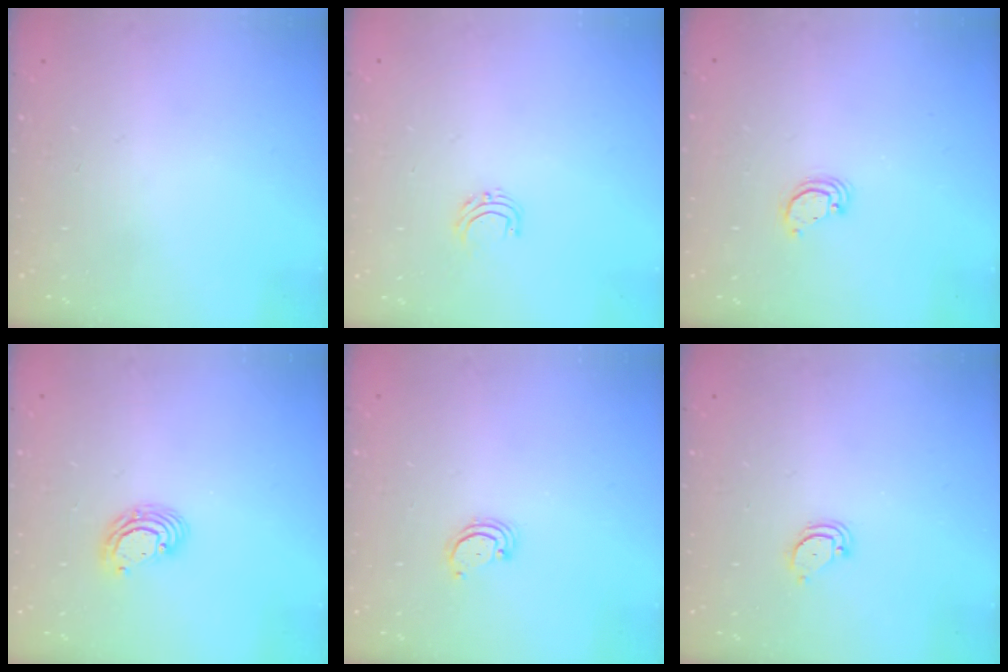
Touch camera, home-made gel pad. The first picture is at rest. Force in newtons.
{"total": 4.7, "press": 4.7, "slide": 0.3}
{"total": 2.9, "press": 2.9, "slide": 0.1}
{"total": 5.6, "press": 5.6, "slide": 0.2}
{"total": 2.5, "press": 2.5, "slide": 0.3}
{"total": 2.1, "press": 2.1, "slide": 0.2}